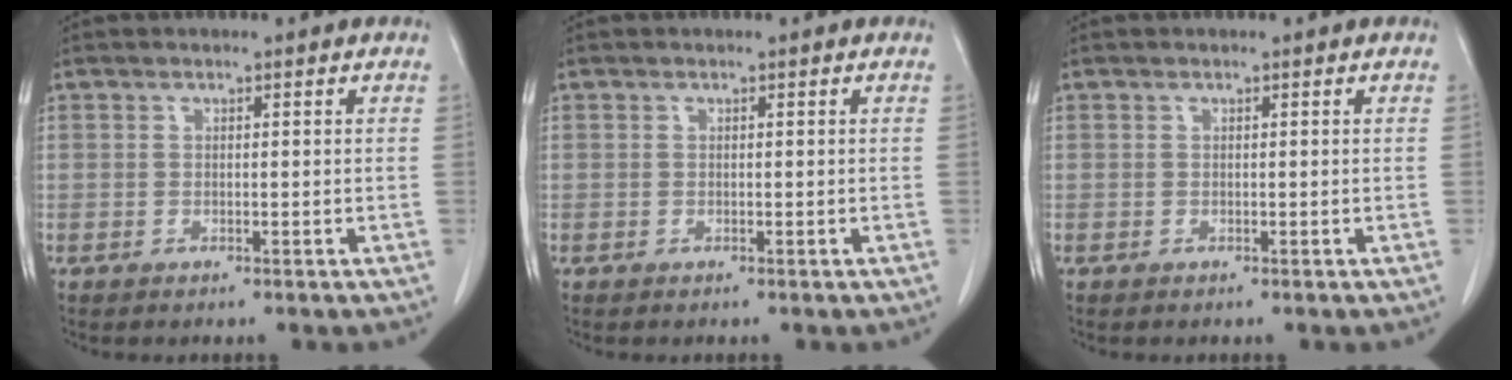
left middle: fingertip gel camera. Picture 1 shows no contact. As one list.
[{"total": 0.0}, {"total": 0.0}]